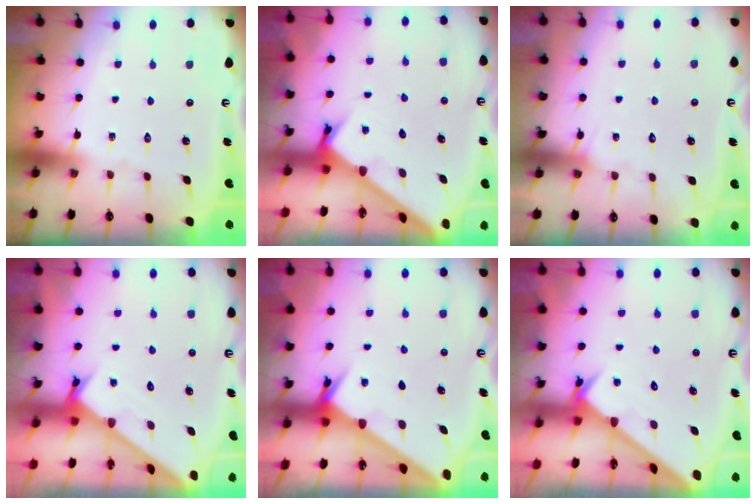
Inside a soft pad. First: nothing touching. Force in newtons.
{"total": 2.0, "press": 2.0, "slide": 0.2}
{"total": 5.3, "press": 5.2, "slide": 0.5}
{"total": 1.8, "press": 1.8, "slide": 0.1}
{"total": 2.4, "press": 2.4, "slide": 0.3}
{"total": 2.4, "press": 2.4, "slide": 0.2}